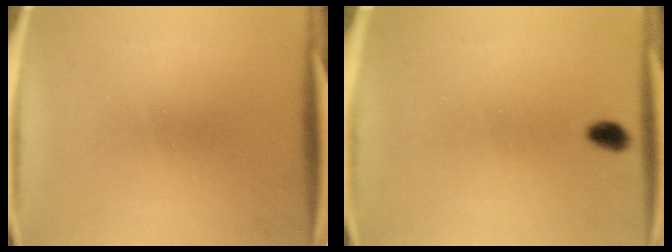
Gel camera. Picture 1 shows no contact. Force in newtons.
{"total": 2.1}